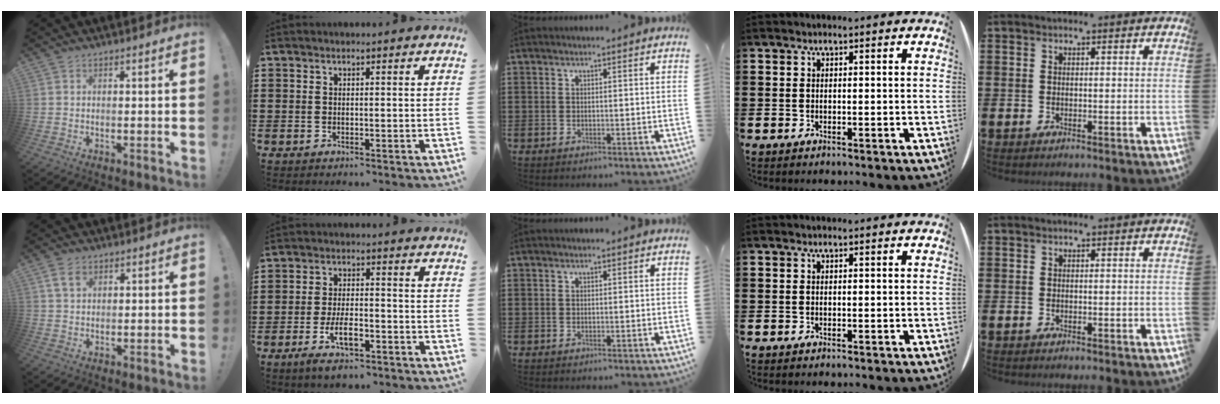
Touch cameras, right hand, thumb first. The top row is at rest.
{"thumb": {"total": 4.2, "force": [2.0, 2.6, 2.6], "torque": [-0.042, 0.001, 0.038]}, "index": {"total": 6.5, "force": [-3.3, 2.3, 5.1], "torque": [-0.109, -0.005, -0.063]}}